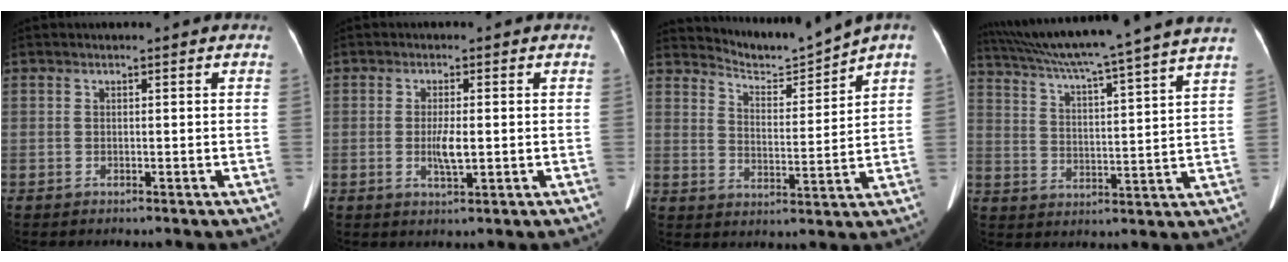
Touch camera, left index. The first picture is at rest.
{"total": 3.4, "force": [-0.4, 0.6, 3.3], "torque": [-0.065, -0.005, -0.004]}
{"total": 6.4, "force": [6.2, -1.6, -0.4], "torque": [-0.003, -0.023, 0.119]}
{"total": 22.4, "force": [19.4, -2.1, 11.1], "torque": [-0.192, -0.014, 0.274]}